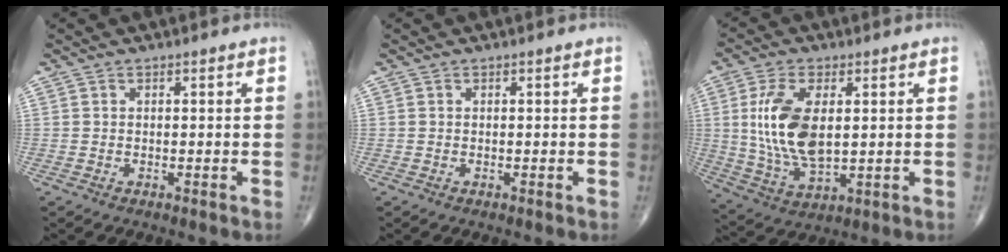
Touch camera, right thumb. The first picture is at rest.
{"total": 0.0}
{"total": 13.7, "force": [2.0, 6.9, 11.7], "torque": [-0.234, -0.014, 0.047]}